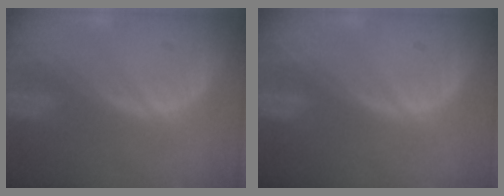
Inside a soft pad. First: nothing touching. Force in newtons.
{"total": 0.0}